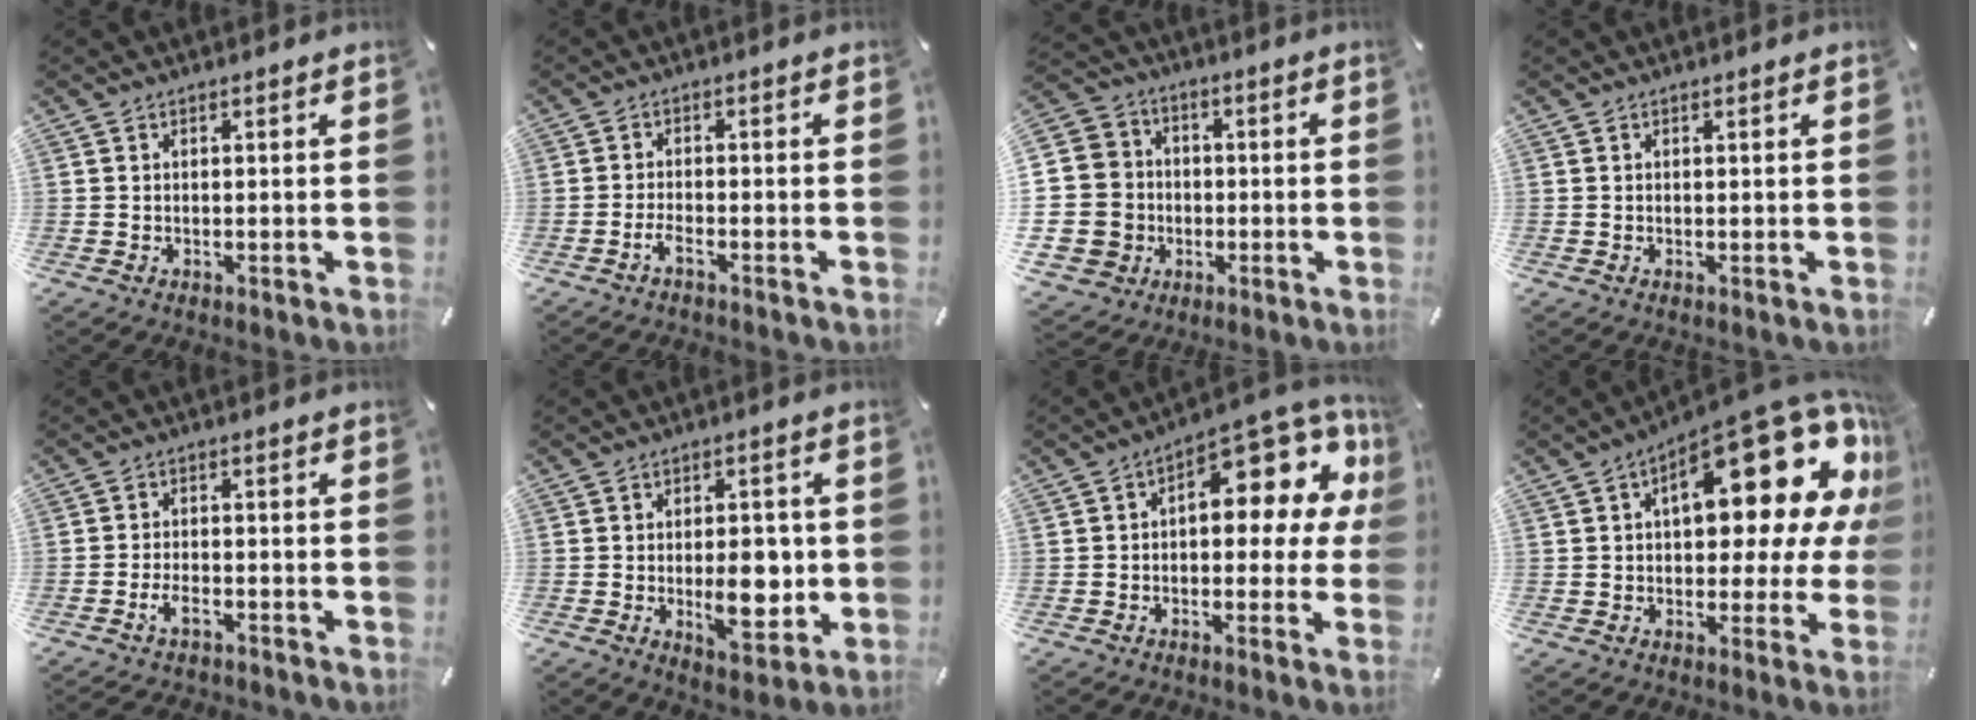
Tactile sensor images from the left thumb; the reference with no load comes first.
{"total": 2.6, "force": [-2.0, 0.6, 1.6], "torque": [-0.034, 0.005, -0.038]}
{"total": 14.2, "force": [-2.5, 13.4, 3.9], "torque": [-0.099, 0.020, -0.040]}
{"total": 0.0}
{"total": 4.2, "force": [-3.0, 1.8, 2.3], "torque": [-0.050, 0.012, -0.058]}
{"total": 10.9, "force": [-1.2, 5.9, 9.1], "torque": [-0.127, -0.010, -0.019]}
{"total": 13.8, "force": [6.2, 6.8, 10.2], "torque": [-0.123, -0.059, 0.102]}
{"total": 24.0, "force": [9.8, 10.6, 19.2], "torque": [-0.241, -0.073, 0.160]}